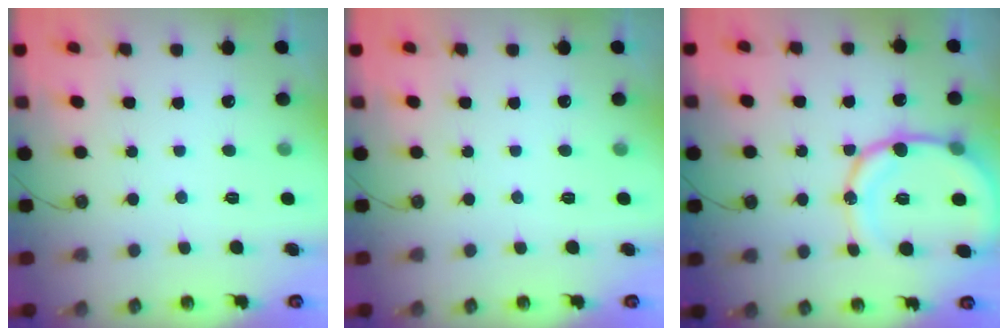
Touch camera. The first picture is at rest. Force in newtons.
{"total": 0.0}
{"total": 16.4, "press": 16.1, "slide": 3.1}